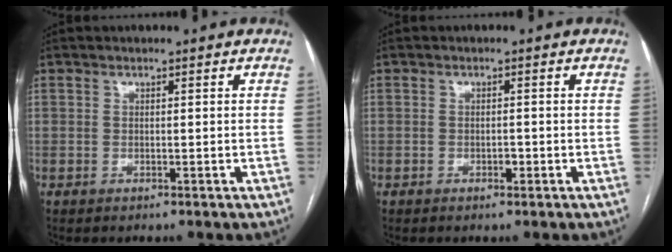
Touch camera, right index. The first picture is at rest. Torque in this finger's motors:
{"motor_torque": [0.09, 0.02, 0.02, 0.01]}